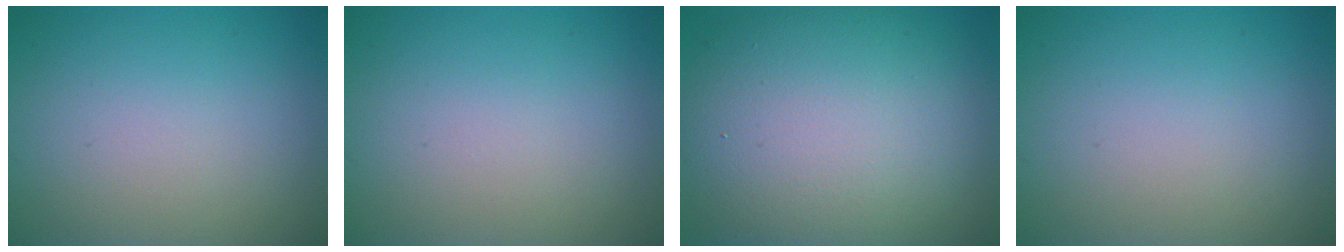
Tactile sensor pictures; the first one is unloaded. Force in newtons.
{"total": 0.0}
{"total": 13.4, "press": 13.4, "slide": 0.9}
{"total": 0.0}